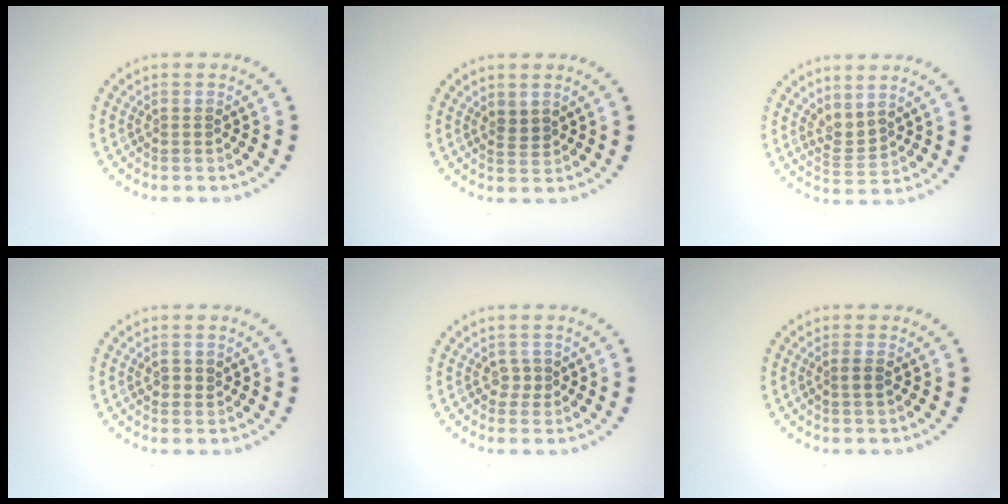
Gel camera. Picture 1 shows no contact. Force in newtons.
{"total": 1.2, "press": 0.9, "slide": 0.7}
{"total": 1.9, "press": 1.5, "slide": 1.2}
{"total": 1.2, "press": 1.1, "slide": 0.5}
{"total": 1.1, "press": 0.9, "slide": 0.5}
{"total": 1.1, "press": 1.0, "slide": 0.5}